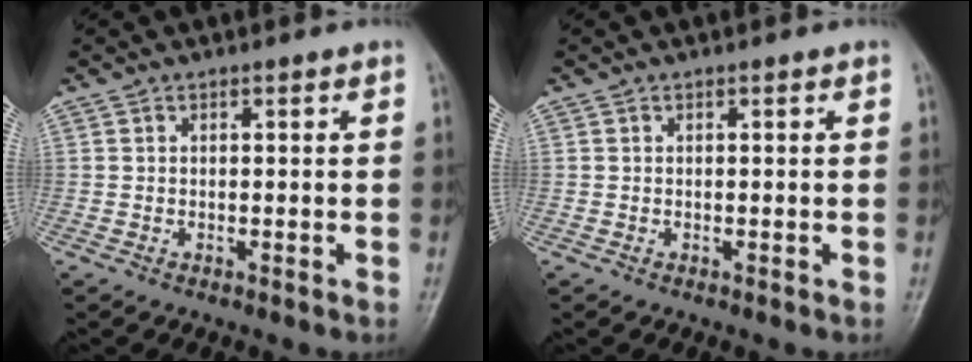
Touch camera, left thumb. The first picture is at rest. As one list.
[{"total": 0.0}]